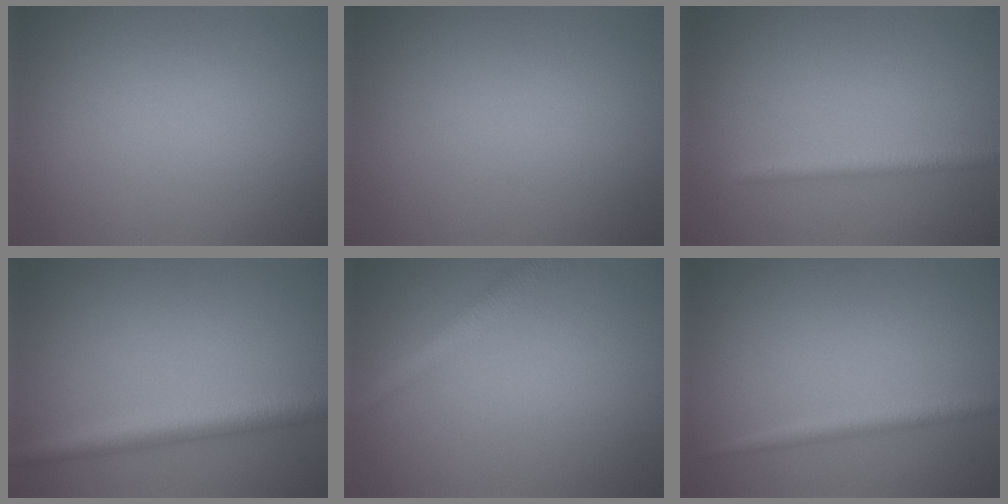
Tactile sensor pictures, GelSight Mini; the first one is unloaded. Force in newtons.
{"total": 0.0}
{"total": 1.9, "press": 1.9, "slide": 0.2}
{"total": 3.9, "press": 3.9, "slide": 0.1}
{"total": 2.8, "press": 2.8, "slide": 0.2}
{"total": 1.9, "press": 1.9, "slide": 0.1}